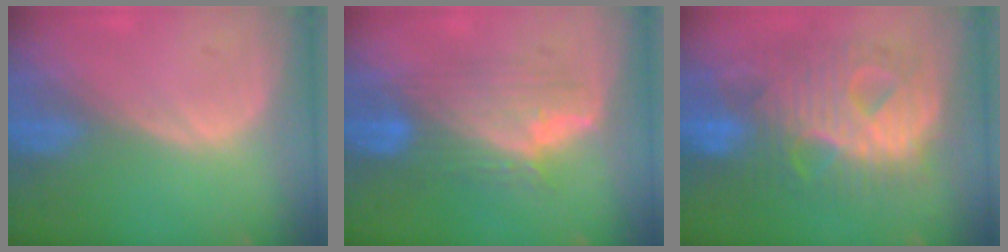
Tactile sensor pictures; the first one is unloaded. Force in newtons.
{"total": 7.6, "press": 7.4, "slide": 1.5}
{"total": 12.6, "press": 12.6, "slide": 1.2}